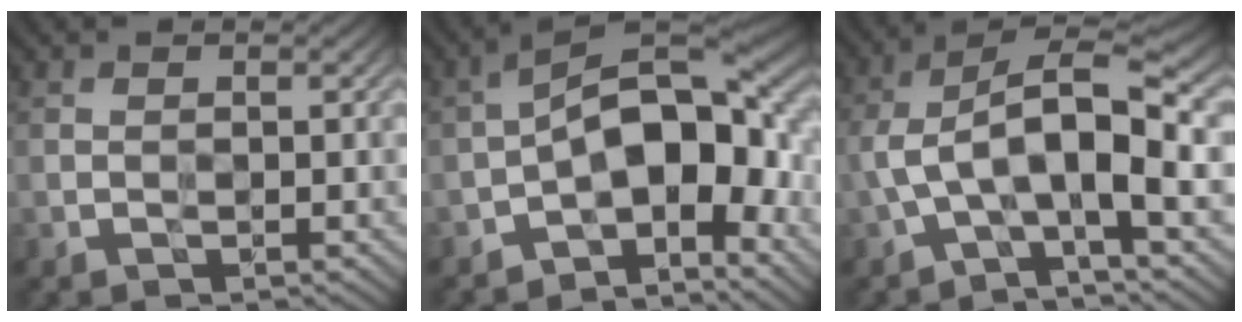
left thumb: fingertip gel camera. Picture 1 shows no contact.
{"total": 11.5, "force": [-3.7, 5.2, 9.6], "torque": [-0.142, 0.009, -0.076]}
{"total": 9.3, "force": [-1.8, 3.0, 8.6], "torque": [-0.172, 0.013, -0.041]}